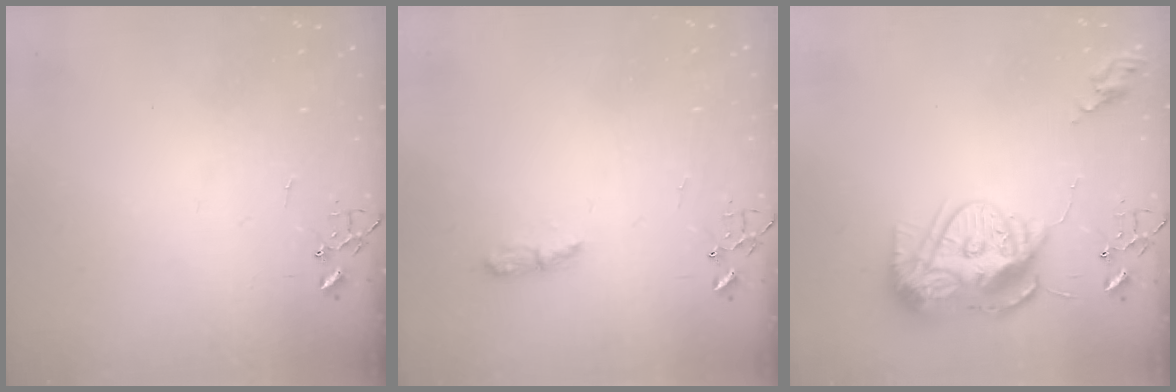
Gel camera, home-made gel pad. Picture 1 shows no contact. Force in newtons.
{"total": 6.1, "press": 6.1, "slide": 0.5}
{"total": 14.9, "press": 14.8, "slide": 1.2}